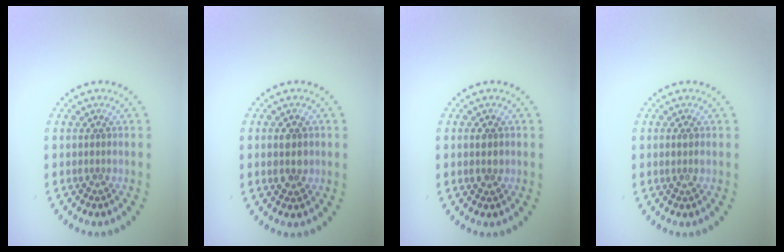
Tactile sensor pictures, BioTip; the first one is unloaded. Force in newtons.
{"total": 2.0, "press": 2.0, "slide": 0.1}
{"total": 1.4, "press": 1.4, "slide": 0.1}
{"total": 0.9, "press": 0.9, "slide": 0.4}